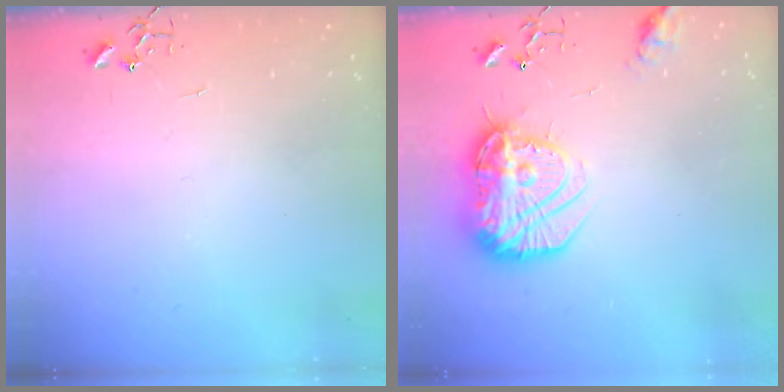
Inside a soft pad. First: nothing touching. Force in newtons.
{"total": 19.3, "press": 19.2, "slide": 1.6}